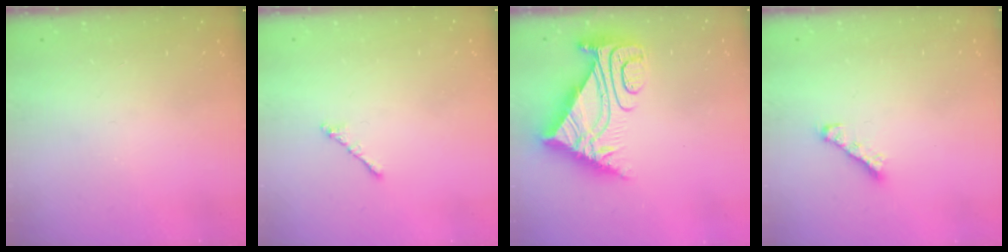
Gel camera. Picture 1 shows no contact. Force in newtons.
{"total": 1.8, "press": 1.7, "slide": 0.6}
{"total": 11.1, "press": 11.1, "slide": 1.0}
{"total": 3.5, "press": 3.4, "slide": 0.7}